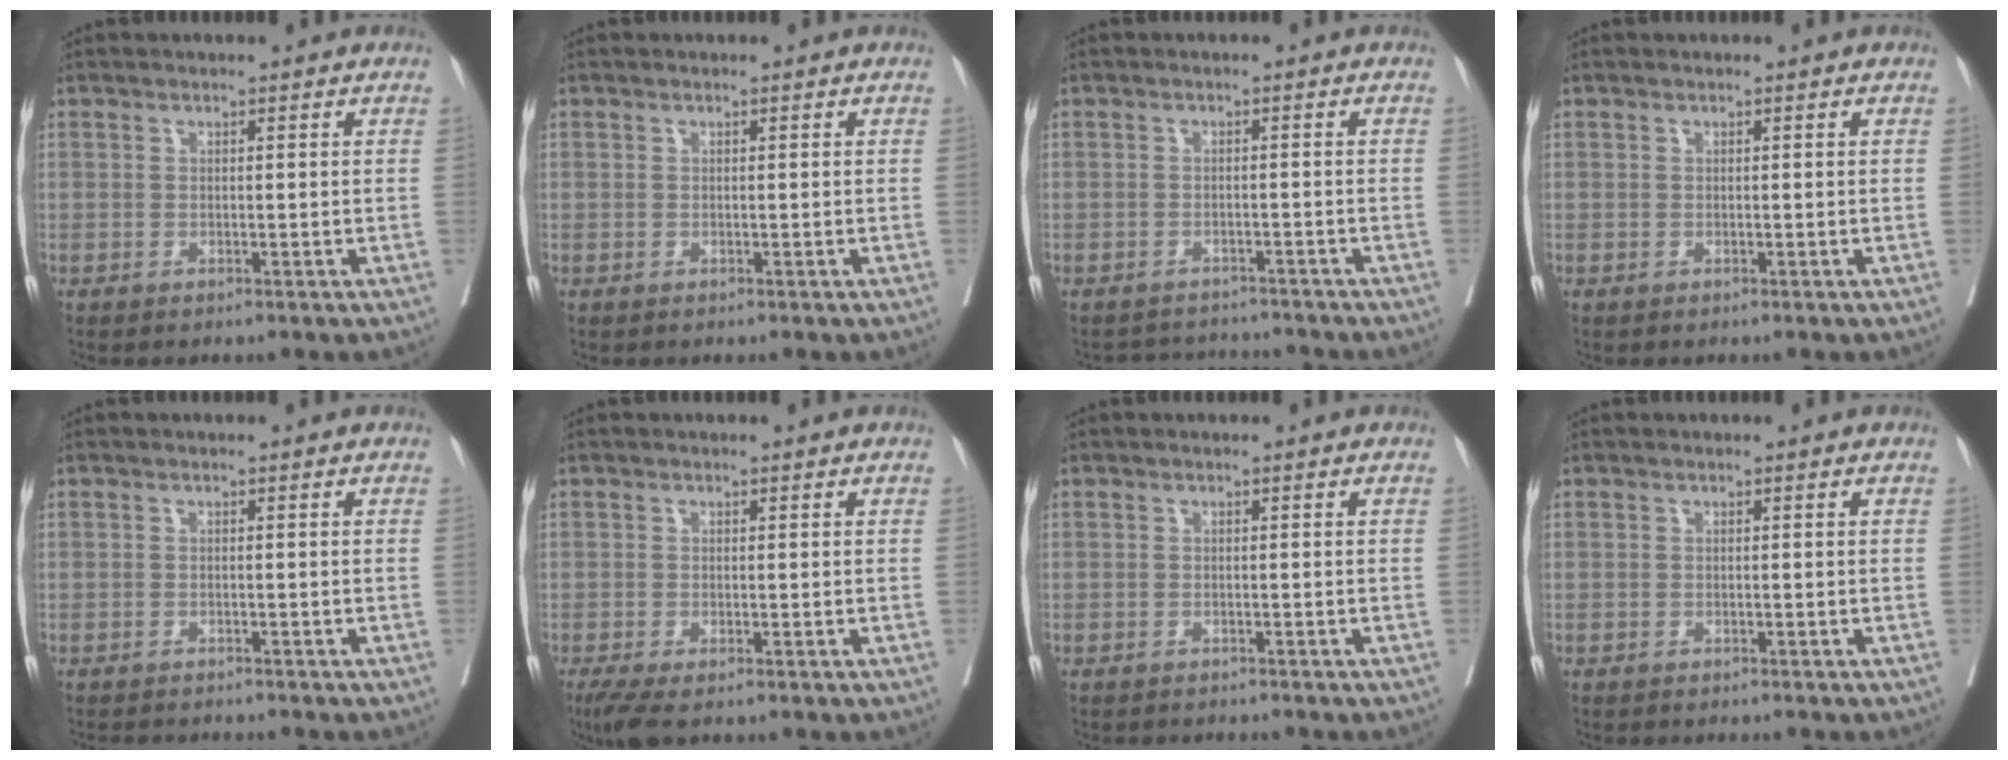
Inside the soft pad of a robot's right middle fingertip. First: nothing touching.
{"total": 0.0}
{"total": 5.1, "force": [-5.0, 0.7, -0.4], "torque": [0.008, 0.007, -0.069]}
{"total": 0.0}
{"total": 4.6, "force": [-4.4, 0.4, 1.2], "torque": [-0.009, -0.009, -0.064]}
{"total": 3.3, "force": [-2.3, 0.7, 2.3], "torque": [-0.045, -0.013, -0.040]}
{"total": 3.6, "force": [-3.4, 0.6, 0.7], "torque": [-0.005, -0.005, -0.047]}
{"total": 2.3, "force": [-2.2, 0.3, 0.8], "torque": [-0.012, -0.004, -0.027]}